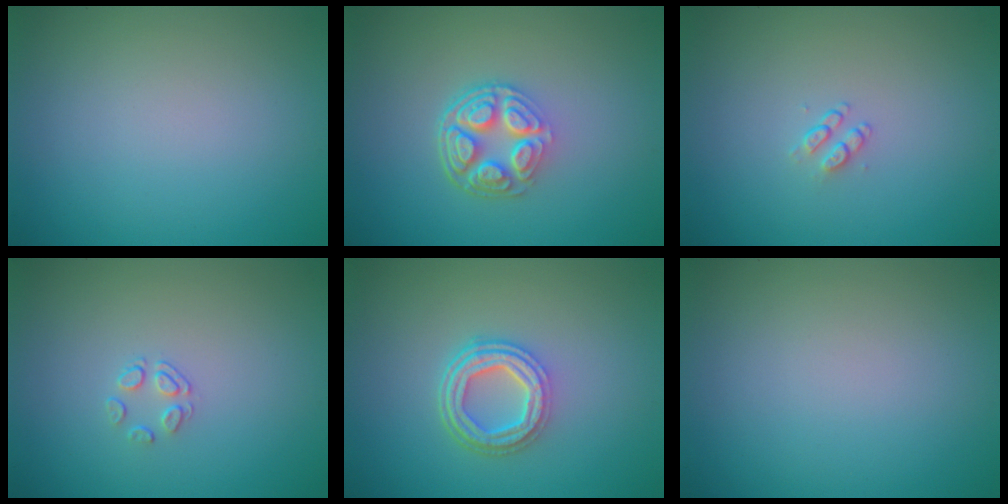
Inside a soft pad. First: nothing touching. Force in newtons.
{"total": 5.2, "press": 3.7, "slide": 3.6}
{"total": 1.1, "press": 0.7, "slide": 0.8}
{"total": 1.4, "press": 0.6, "slide": 1.2}
{"total": 4.3, "press": 3.3, "slide": 2.9}
{"total": 0.0}